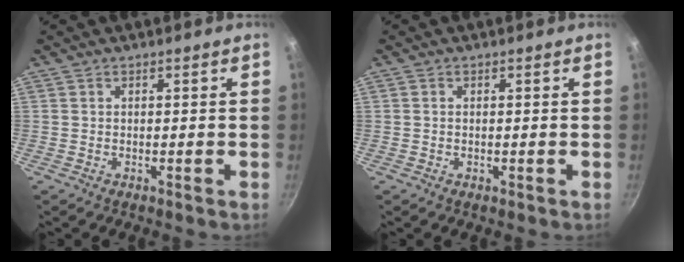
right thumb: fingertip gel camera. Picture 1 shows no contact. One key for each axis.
{"total": 0.5, "fx": 0.0, "fy": 0.3, "fz": 0.4, "tx": -0.007, "ty": 0.001, "tz": -0.001}